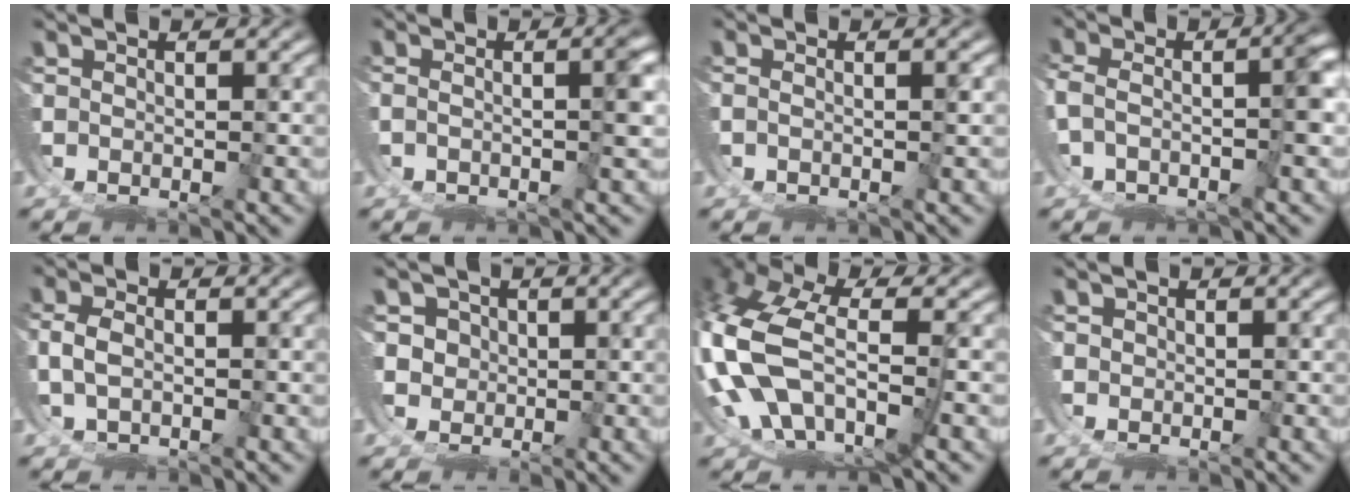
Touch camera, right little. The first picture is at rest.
{"total": 3.6, "force": [-0.3, 0.8, 3.4], "torque": [-0.040, -0.003, -0.002]}
{"total": 1.2, "force": [-0.4, 0.2, 1.2], "torque": [-0.016, -0.001, -0.004]}
{"total": 6.3, "force": [-1.8, 3.5, 5.0], "torque": [-0.081, -0.016, -0.020]}
{"total": 2.1, "force": [0.8, 1.3, 1.4], "torque": [-0.036, -0.002, 0.018]}
{"total": 3.0, "force": [1.0, 2.8, 0.4], "torque": [-0.017, -0.008, 0.018]}
{"total": 11.5, "force": [-0.4, 9.1, 7.0], "torque": [-0.209, -0.042, 0.009]}
{"total": 0.7, "force": [0.6, -0.1, -0.4], "torque": [0.000, -0.003, 0.014]}